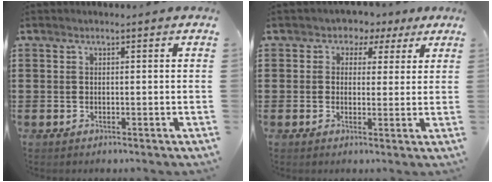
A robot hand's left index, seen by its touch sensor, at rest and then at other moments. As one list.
[{"total": 2.7, "force": [1.0, 2.5, 0.2], "torque": [-0.013, 0.006, 0.012]}]